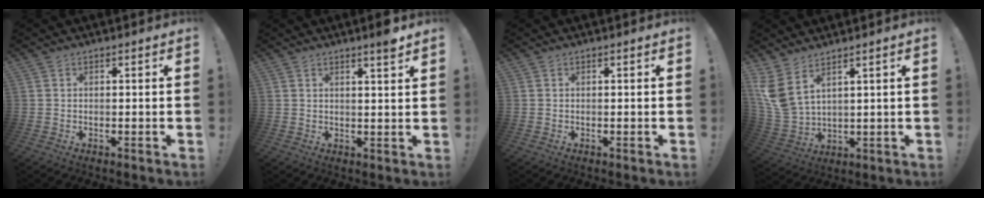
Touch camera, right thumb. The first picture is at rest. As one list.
[{"total": 3.9, "force": [2.7, -0.4, 2.8], "torque": [-0.032, -0.023, 0.040]}, {"total": 0.0}, {"total": 8.0, "force": [5.2, 3.5, 4.9], "torque": [-0.115, -0.032, 0.103]}]